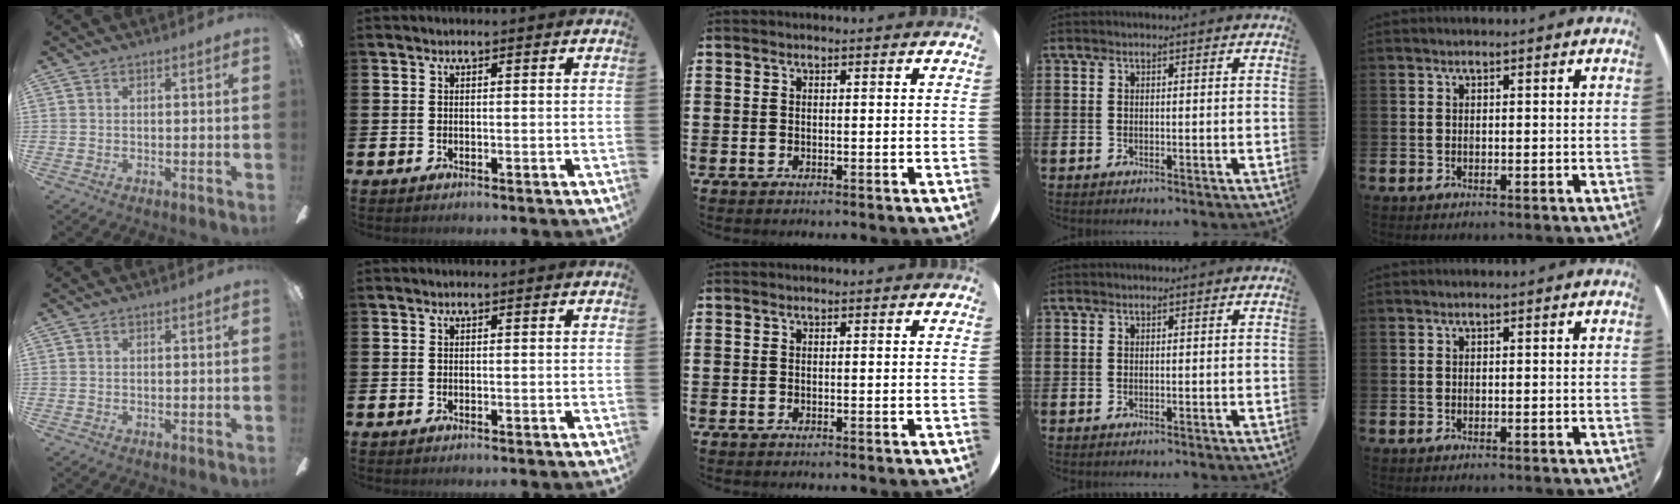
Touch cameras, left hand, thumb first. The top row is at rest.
{}